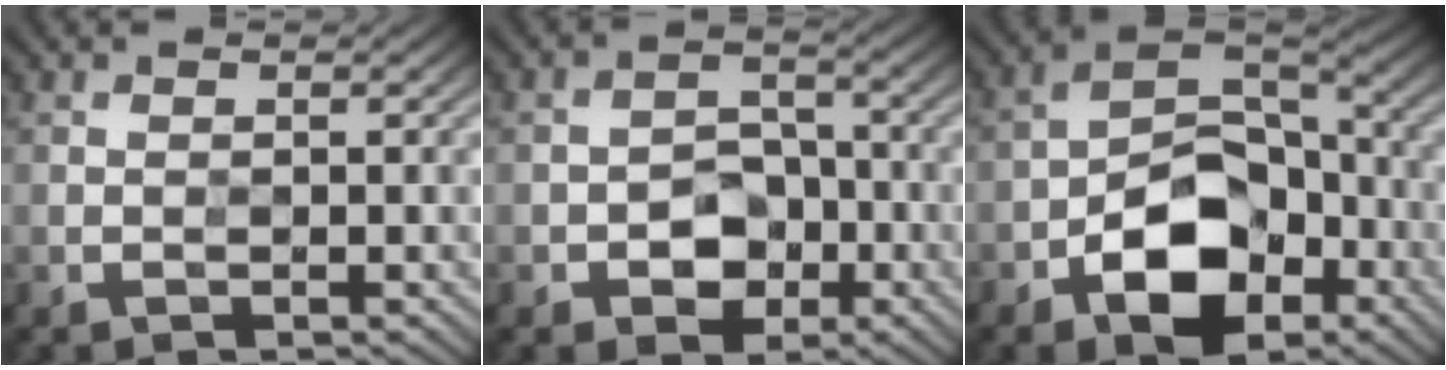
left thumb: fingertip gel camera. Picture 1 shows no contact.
{"total": 5.4, "force": [-2.2, 3.9, 3.1], "torque": [-0.041, 0.002, -0.044]}
{"total": 11.5, "force": [-5.3, 7.0, 7.5], "torque": [-0.136, -0.006, -0.100]}